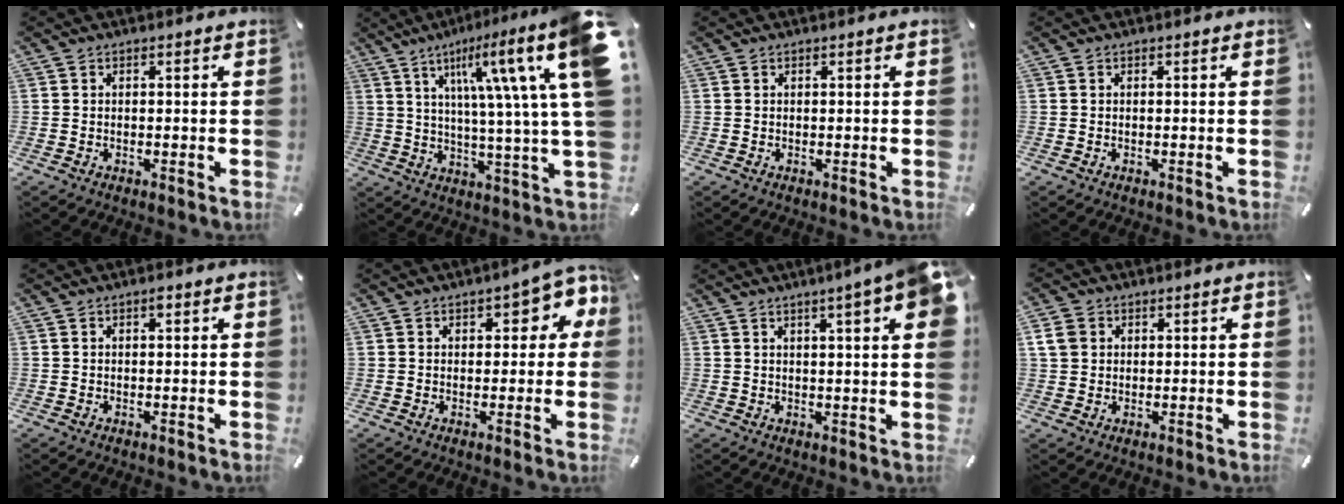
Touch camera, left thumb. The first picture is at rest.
{"total": 20.2, "force": [7.8, 2.8, 18.4], "torque": [-0.269, -0.050, 0.104]}
{"total": 0.0}
{"total": 0.0}
{"total": 0.7, "force": [0.4, 0.3, 0.6], "torque": [-0.011, 0.003, 0.006]}
{"total": 7.3, "force": [2.9, 4.0, 5.3], "torque": [-0.060, -0.010, 0.044]}
{"total": 8.6, "force": [4.3, 1.2, 7.3], "torque": [-0.110, -0.019, 0.071]}
{"total": 4.2, "force": [1.2, 3.8, 1.1], "torque": [-0.029, 0.003, 0.020]}